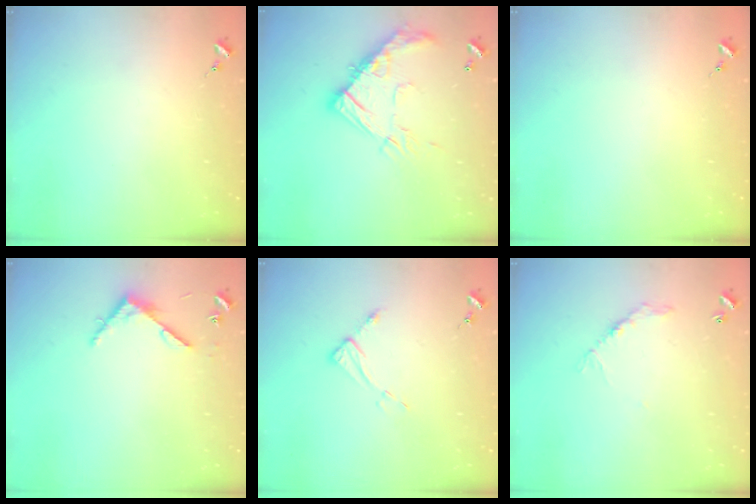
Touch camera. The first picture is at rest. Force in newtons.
{"total": 17.2, "press": 17.2, "slide": 1.2}
{"total": 0.0}
{"total": 5.0, "press": 5.0, "slide": 0.4}
{"total": 6.5, "press": 6.5, "slide": 0.5}
{"total": 6.4, "press": 6.4, "slide": 0.4}